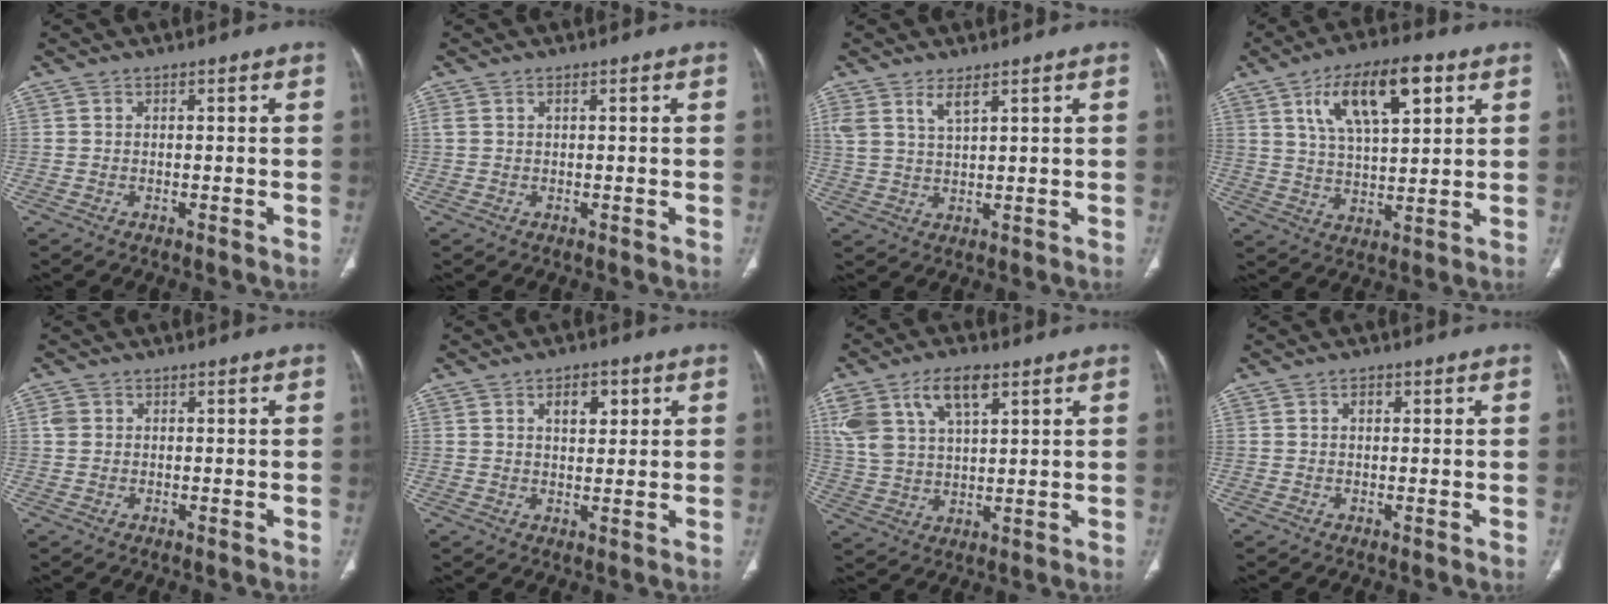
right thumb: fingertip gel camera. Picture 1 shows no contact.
{"total": 1.1, "force": [0.5, 0.5, 0.8], "torque": [-0.022, 0.011, 0.015]}
{"total": 4.4, "force": [2.9, 1.4, 3.0], "torque": [-0.065, -0.013, 0.065]}
{"total": 14.8, "force": [6.4, 6.0, 11.9], "torque": [-0.182, -0.010, 0.111]}
{"total": 1.6, "force": [0.4, 1.4, 0.7], "torque": [-0.012, 0.003, 0.009]}
{"total": 5.1, "force": [2.1, 2.8, 3.6], "torque": [-0.038, -0.008, 0.032]}
{"total": 13.0, "force": [6.6, 6.6, 9.2], "torque": [-0.177, -0.005, 0.131]}
{"total": 1.5, "force": [0.5, 0.9, 1.1], "torque": [-0.015, 0.002, 0.009]}